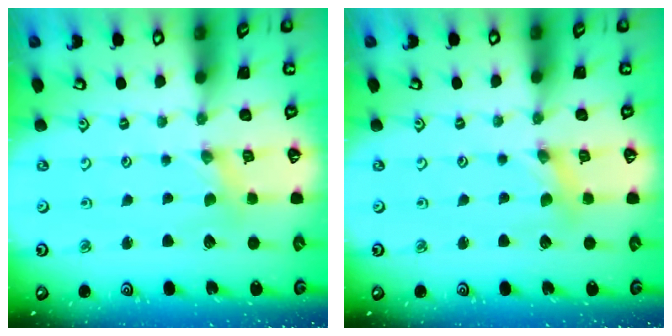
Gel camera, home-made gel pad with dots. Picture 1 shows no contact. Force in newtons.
{"total": 1.5, "press": 1.4, "slide": 0.3}